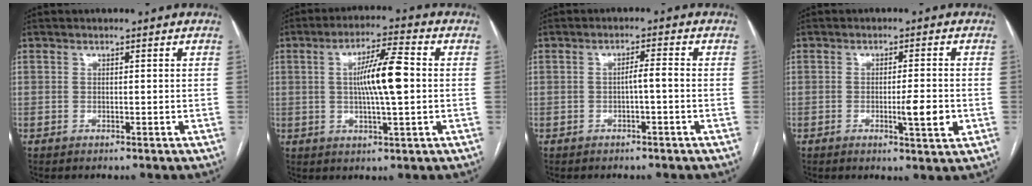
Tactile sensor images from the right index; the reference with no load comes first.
{"total": 9.1, "force": [0.5, 0.8, 9.0], "torque": [-0.160, 0.007, 0.006]}
{"total": 2.2, "force": [-0.6, 0.1, 2.1], "torque": [-0.030, 0.005, -0.011]}
{"total": 5.0, "force": [-1.2, 0.4, 4.9], "torque": [-0.078, -0.007, -0.015]}